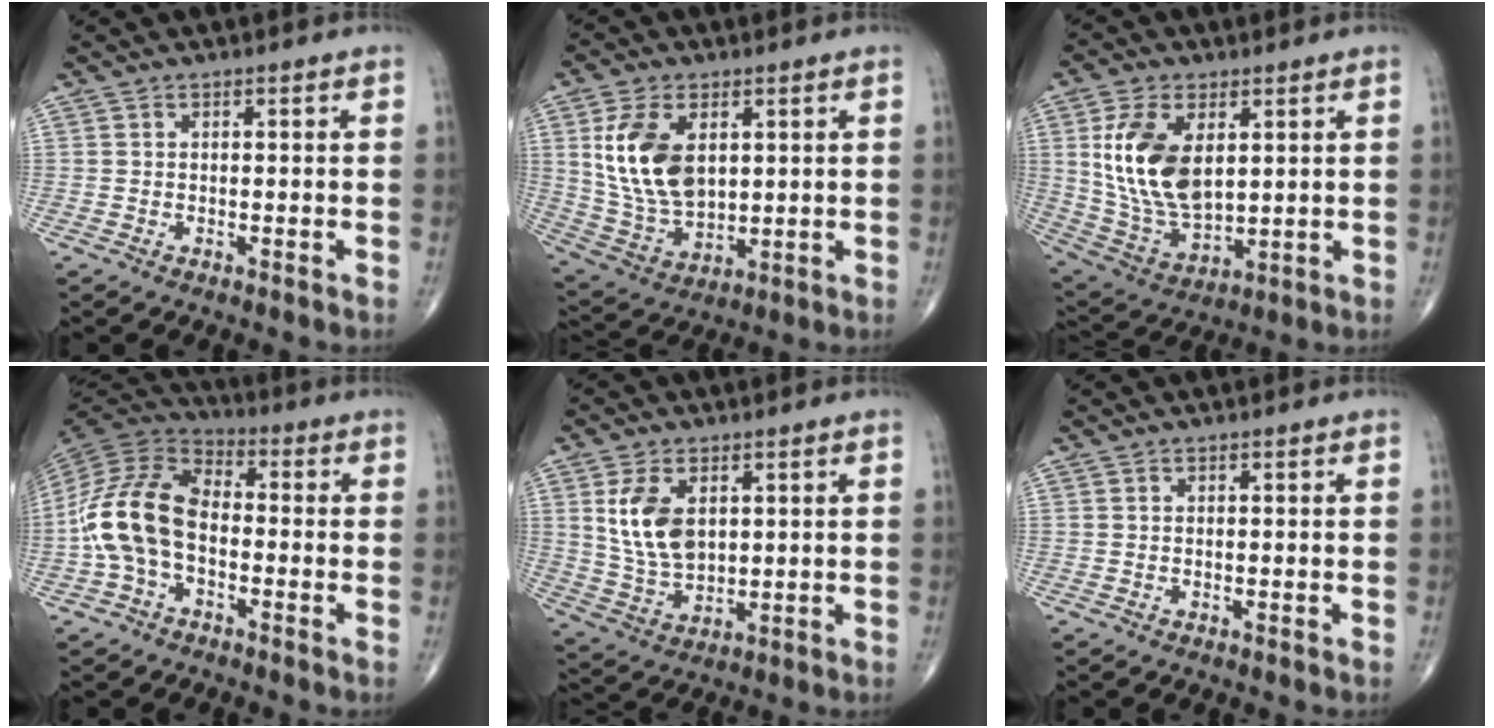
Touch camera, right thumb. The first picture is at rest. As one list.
[{"total": 14.2, "force": [3.4, 8.6, 10.8], "torque": [-0.201, -0.015, 0.077]}, {"total": 15.6, "force": [3.5, 8.9, 12.3], "torque": [-0.230, -0.018, 0.080]}, {"total": 15.1, "force": [-2.6, 9.6, 11.3], "torque": [-0.223, 0.037, -0.058]}, {"total": 10.2, "force": [2.6, 6.2, 7.7], "torque": [-0.137, -0.013, 0.062]}, {"total": 0.0}]